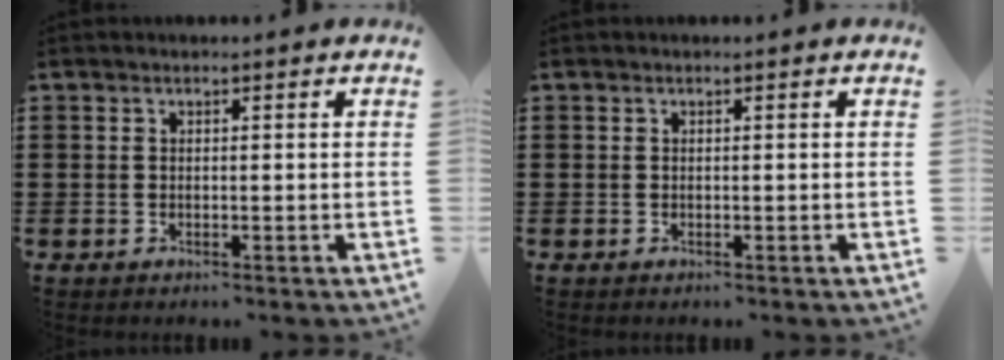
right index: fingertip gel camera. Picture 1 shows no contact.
{"total": 0.0}